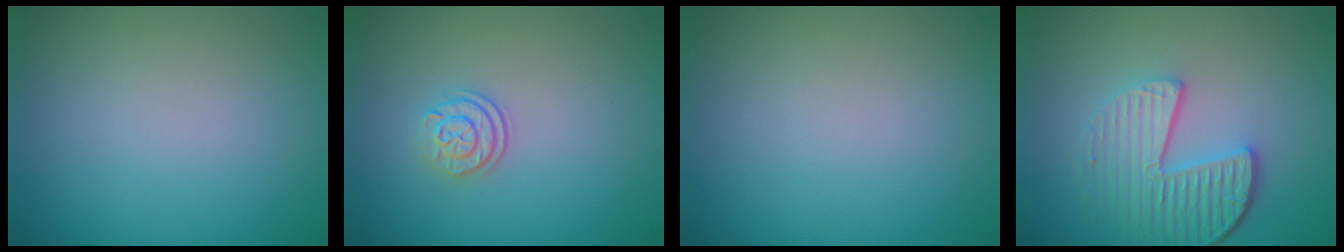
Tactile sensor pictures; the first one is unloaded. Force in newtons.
{"total": 2.1, "press": 1.7, "slide": 1.3}
{"total": 0.0}
{"total": 4.9, "press": 3.9, "slide": 2.9}